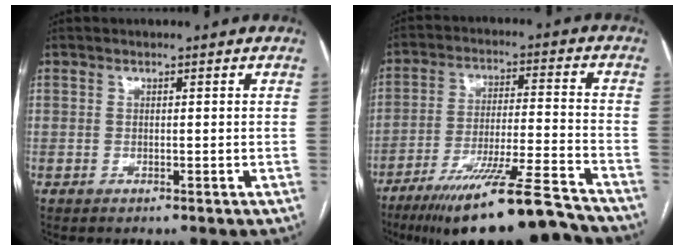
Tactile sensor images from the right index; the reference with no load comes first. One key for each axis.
{"total": 18.6, "fx": -15.1, "fy": 0.3, "fz": 10.8, "tx": -0.153, "ty": -0.011, "tz": -0.248}